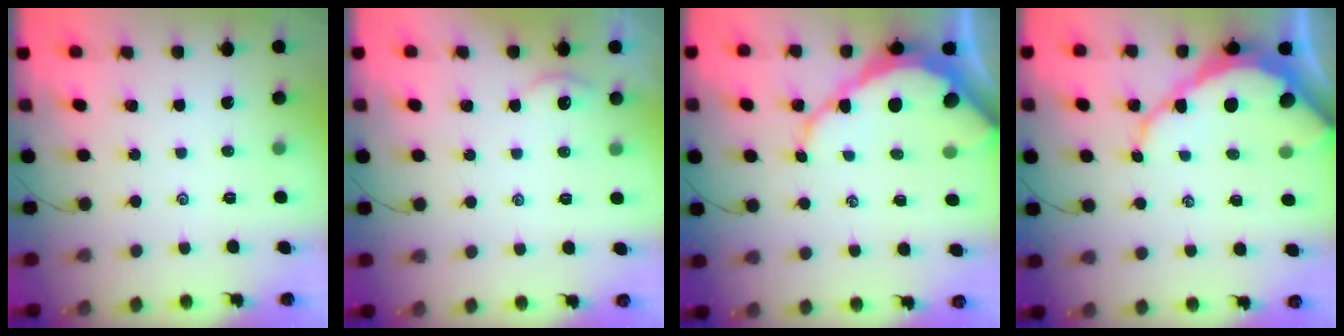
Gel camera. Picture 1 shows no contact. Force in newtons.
{"total": 1.2, "press": 1.2, "slide": 0.2}
{"total": 11.6, "press": 11.5, "slide": 0.9}
{"total": 11.6, "press": 11.5, "slide": 0.9}